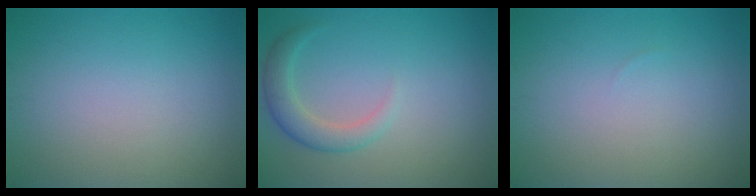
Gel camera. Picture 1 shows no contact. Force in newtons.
{"total": 2.7, "press": 2.7, "slide": 0.1}
{"total": 0.0}